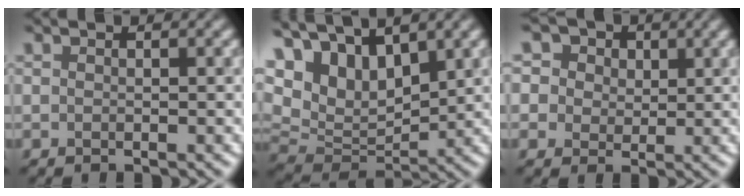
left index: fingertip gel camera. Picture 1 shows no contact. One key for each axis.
{"total": 9.6, "fx": 5.5, "fy": 4.9, "fz": 6.3, "tx": -0.145, "ty": 0.022, "tz": 0.097}
{"total": 9.4, "fx": 4.9, "fy": 6.7, "fz": 4.3, "tx": -0.081, "ty": 0.029, "tz": 0.047}